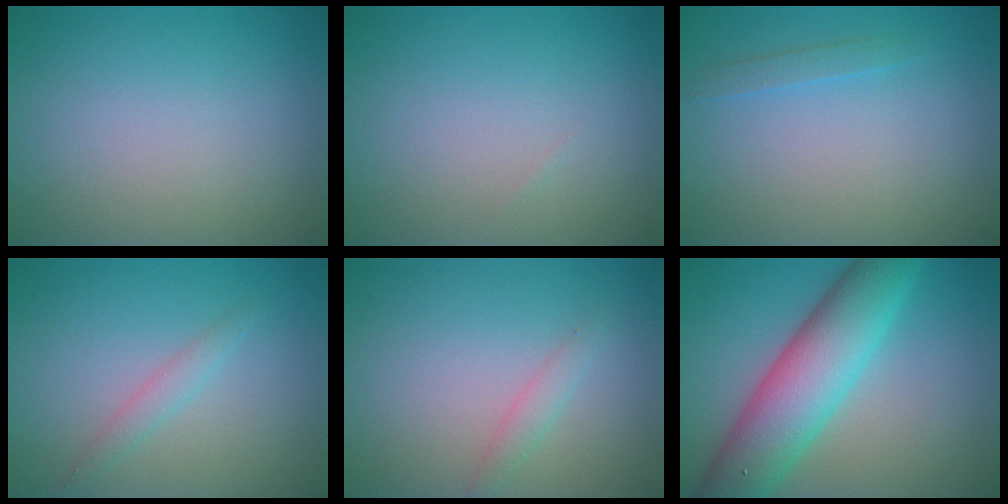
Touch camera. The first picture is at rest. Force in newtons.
{"total": 0.0}
{"total": 1.0, "press": 1.0, "slide": 0.1}
{"total": 1.4, "press": 1.4, "slide": 0.0}
{"total": 1.3, "press": 1.3, "slide": 0.0}
{"total": 9.1, "press": 9.1, "slide": 0.3}